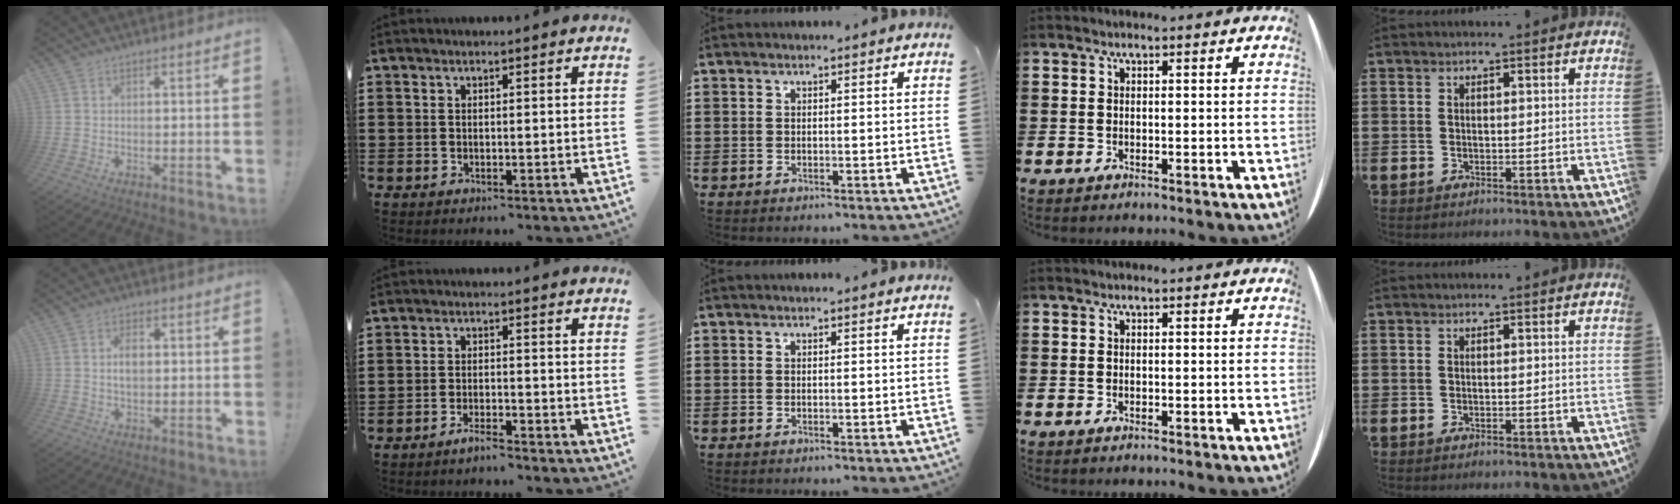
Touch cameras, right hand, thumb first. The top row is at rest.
{"thumb": {"total": 3.9, "force": [0.4, 2.3, 3.1], "torque": [-0.043, 0.001, 0.001]}, "index": {"total": 2.2, "force": [-2.0, 0.2, 0.9], "torque": [-0.017, 0.005, -0.037]}}